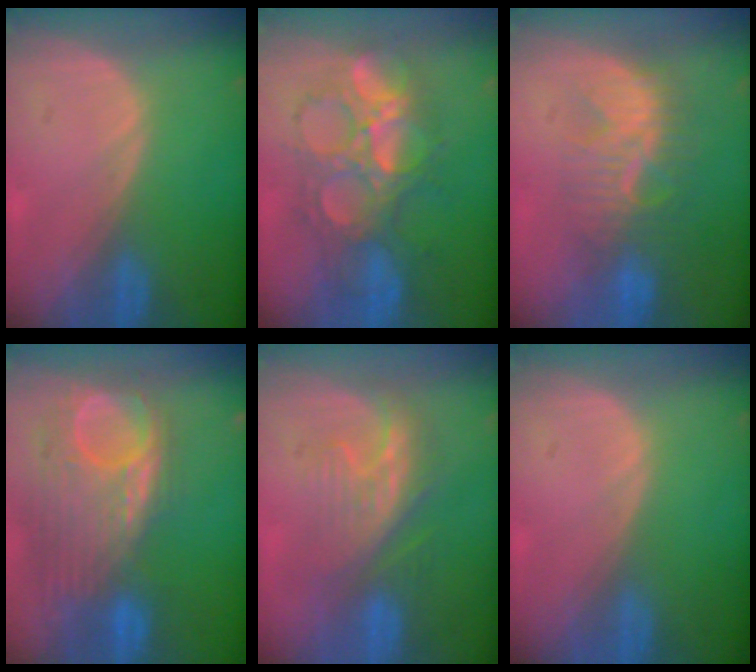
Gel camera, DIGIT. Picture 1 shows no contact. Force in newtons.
{"total": 9.5, "press": 9.5, "slide": 0.2}
{"total": 8.0, "press": 7.8, "slide": 2.1}
{"total": 12.0, "press": 10.4, "slide": 6.0}
{"total": 7.6, "press": 7.4, "slide": 1.7}
{"total": 0.0}